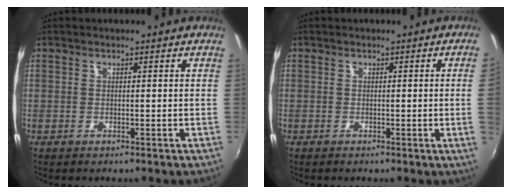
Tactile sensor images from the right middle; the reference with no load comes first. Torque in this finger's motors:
{"motor_torque": [1.11, -1.03, -1.05, -0.21]}